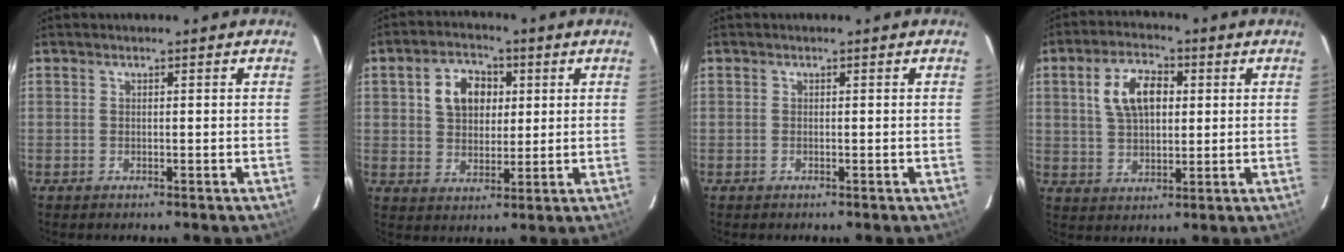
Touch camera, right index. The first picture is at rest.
{"total": 8.5, "force": [2.4, 6.3, 5.1], "torque": [-0.096, 0.027, 0.046]}
{"total": 0.0}
{"total": 9.4, "force": [2.5, 5.5, 7.3], "torque": [-0.141, 0.020, 0.048]}